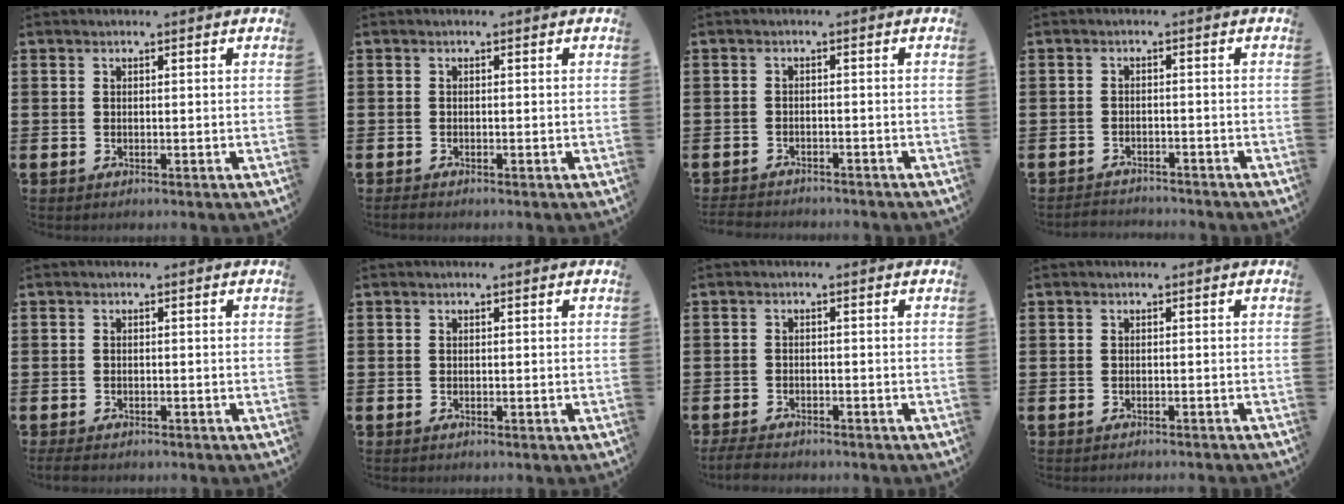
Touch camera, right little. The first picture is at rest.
{"total": 0.5, "force": [-0.5, 0.1, 0.2], "torque": [-0.005, -0.001, -0.010]}
{"total": 1.9, "force": [-1.9, 0.1, 0.1], "torque": [-0.005, 0.002, -0.042]}
{"total": 1.9, "force": [-1.9, 0.0, -0.2], "torque": [-0.003, 0.003, -0.042]}
{"total": 0.9, "force": [-0.7, 0.3, 0.4], "torque": [-0.010, 0.001, -0.015]}
{"total": 0.0}
{"total": 1.9, "force": [-1.8, 0.3, 0.5], "torque": [-0.012, 0.005, -0.038]}
{"total": 0.5, "force": [-0.5, -0.1, 0.0], "torque": [0.000, -0.001, -0.011]}